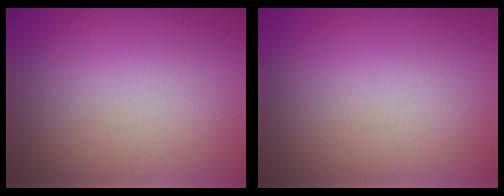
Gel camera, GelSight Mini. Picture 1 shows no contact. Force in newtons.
{"total": 0.0}